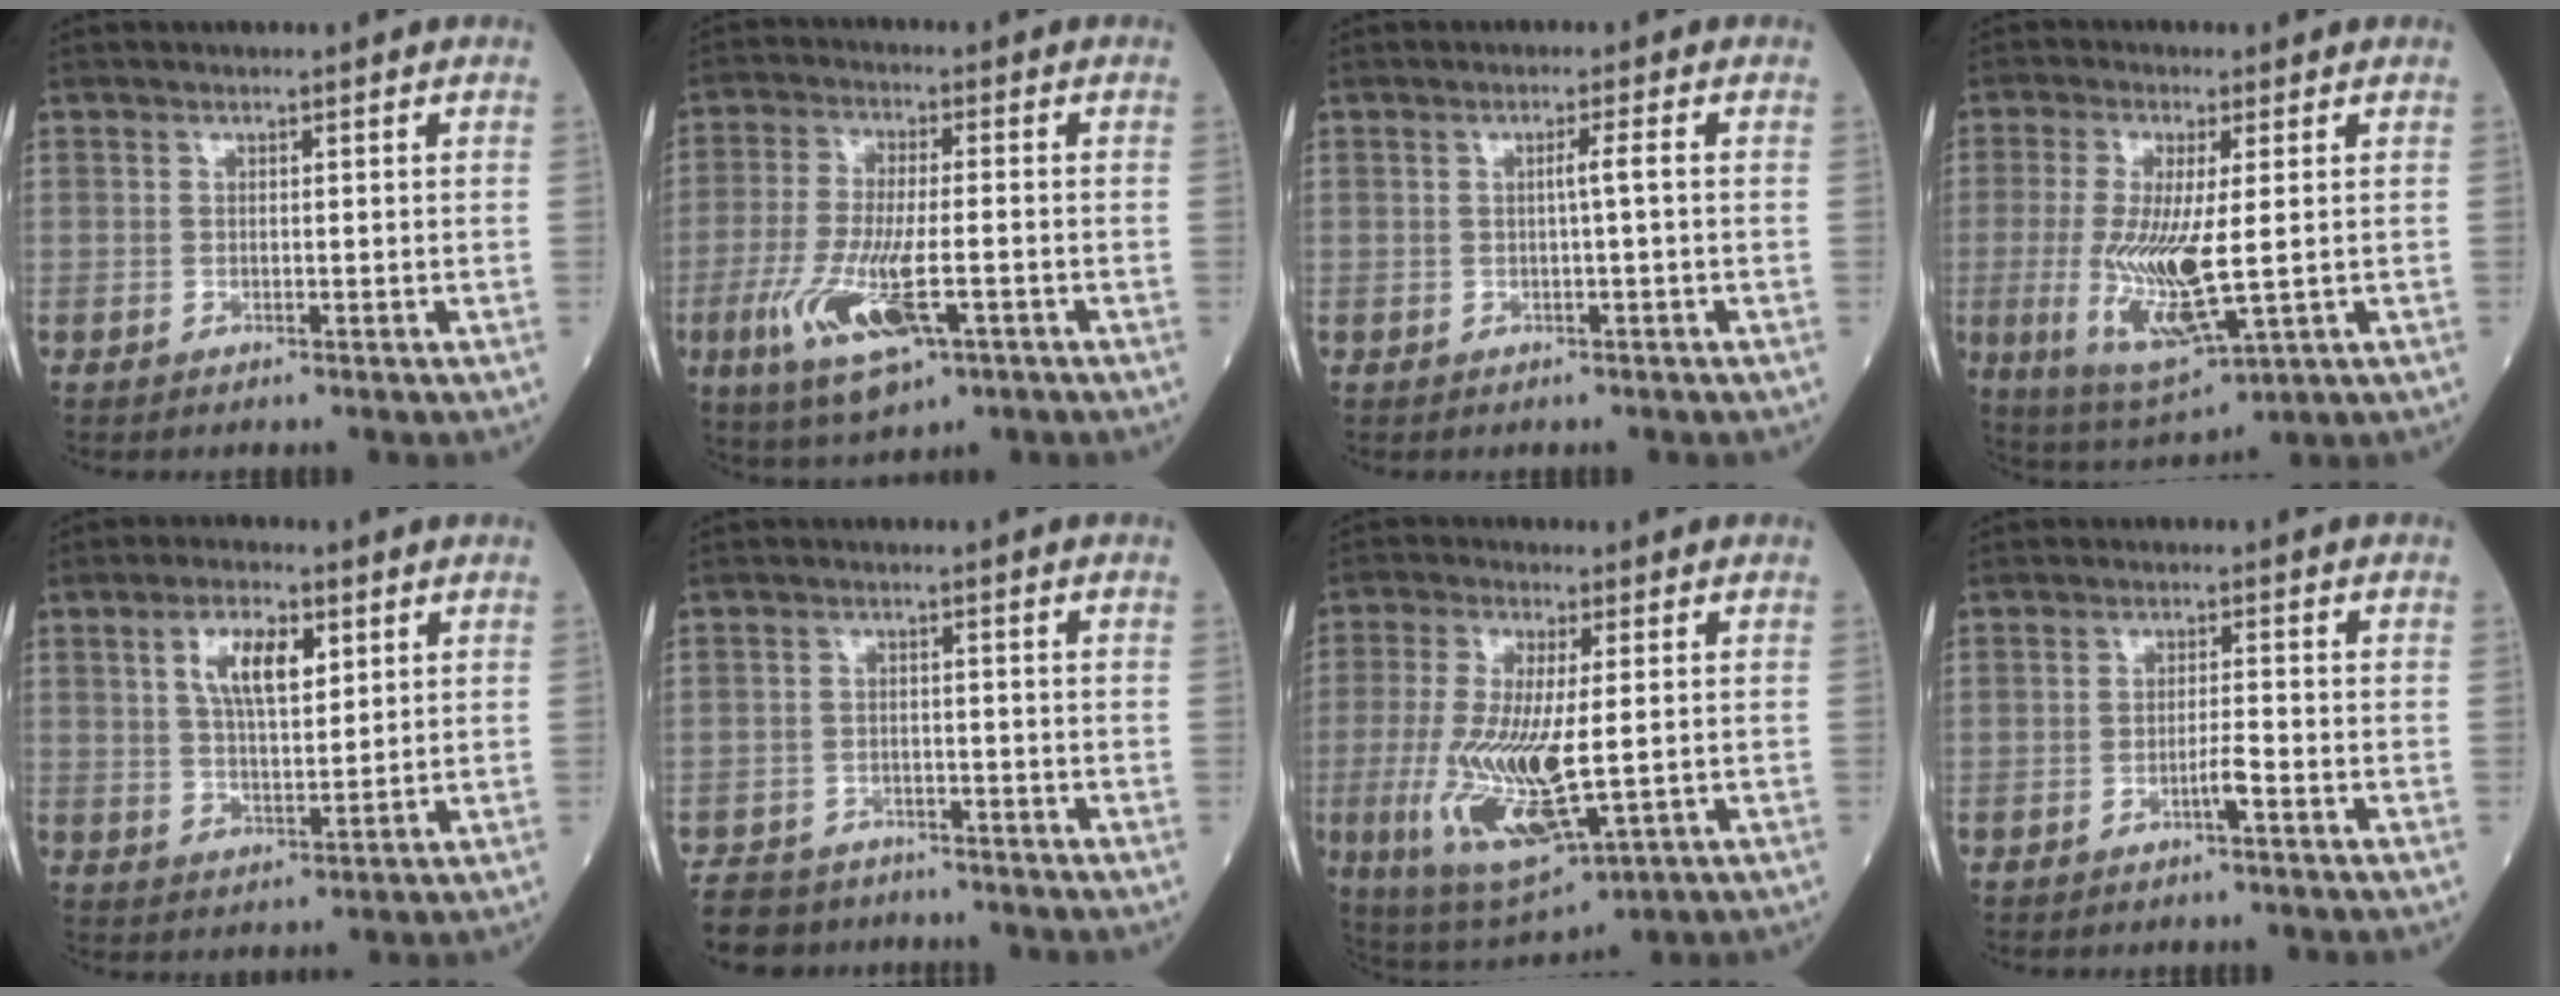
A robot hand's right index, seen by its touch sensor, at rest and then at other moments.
{"total": 12.2, "force": [-4.3, 3.2, 10.9], "torque": [-0.222, -0.019, -0.069]}
{"total": 1.6, "force": [-0.1, -0.4, 1.6], "torque": [-0.027, 0.002, -0.001]}
{"total": 12.4, "force": [-1.0, 2.5, 12.1], "torque": [-0.251, -0.029, -0.008]}
{"total": 7.6, "force": [3.0, 2.8, 6.4], "torque": [-0.121, 0.009, 0.058]}
{"total": 8.9, "force": [-7.7, 4.1, 1.6], "torque": [-0.029, -0.002, -0.116]}
{"total": 14.5, "force": [-2.0, 3.9, 13.8], "torque": [-0.285, -0.026, -0.023]}
{"total": 2.2, "force": [-1.1, -0.2, 1.8], "torque": [-0.033, -0.001, -0.022]}